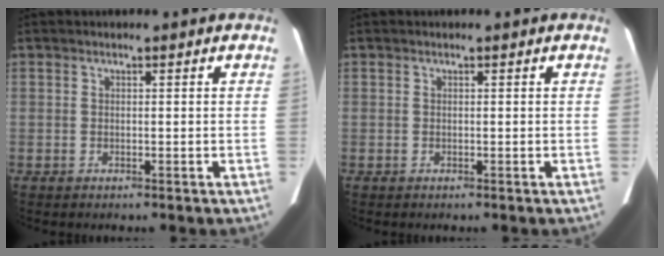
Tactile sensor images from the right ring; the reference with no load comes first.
{"total": 0.0}